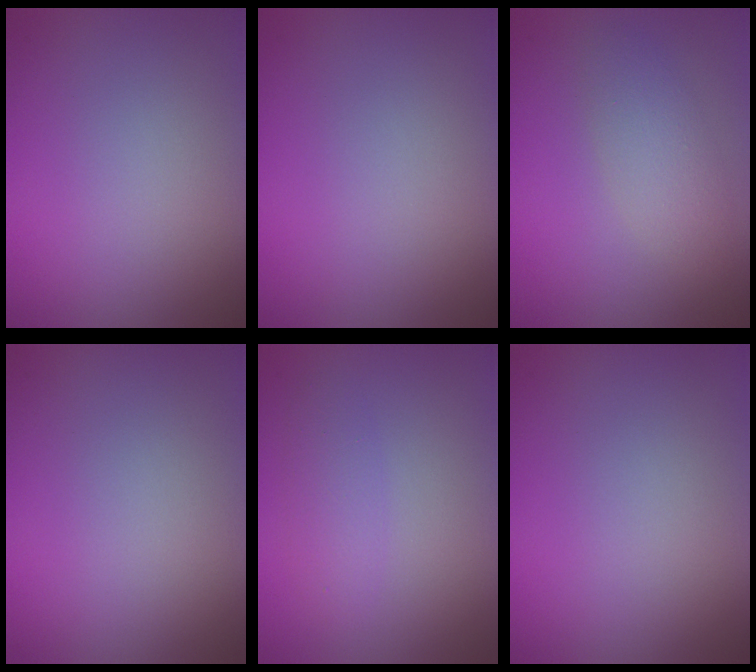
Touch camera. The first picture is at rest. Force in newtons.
{"total": 0.0}
{"total": 2.4, "press": 2.4, "slide": 0.1}
{"total": 0.0}
{"total": 1.6, "press": 1.6, "slide": 0.0}
{"total": 0.0}